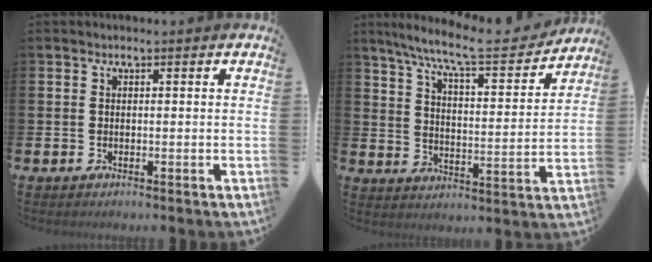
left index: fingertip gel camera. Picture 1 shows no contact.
{"total": 9.4, "force": [8.2, 1.3, 4.4], "torque": [-0.108, -0.047, 0.138]}